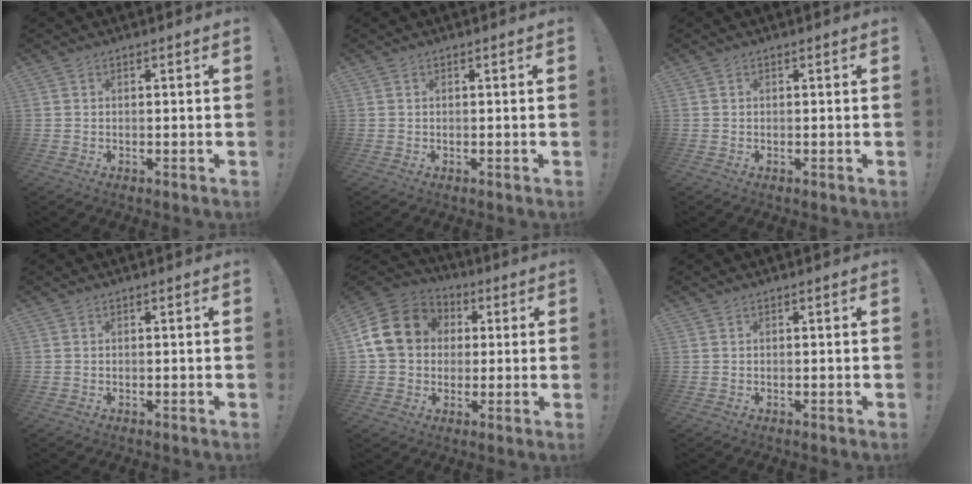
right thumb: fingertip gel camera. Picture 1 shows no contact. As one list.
[{"total": 0.0}, {"total": 0.0}, {"total": 0.0}, {"total": 16.8, "force": [3.5, 13.9, 8.7], "torque": [-0.145, 0.013, 0.077]}, {"total": 0.0}]